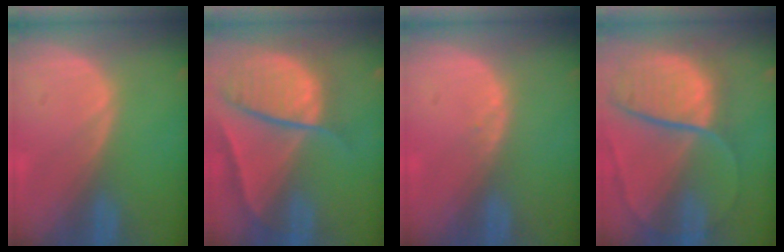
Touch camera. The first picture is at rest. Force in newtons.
{"total": 10.4, "press": 8.8, "slide": 5.5}
{"total": 0.7, "press": 0.5, "slide": 0.5}
{"total": 10.9, "press": 9.0, "slide": 6.1}